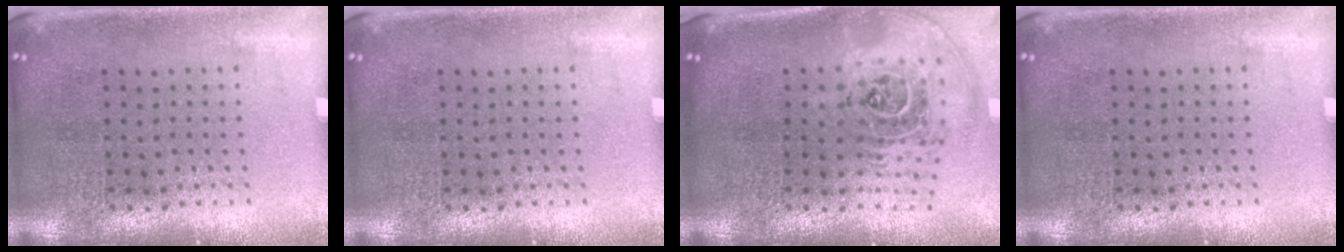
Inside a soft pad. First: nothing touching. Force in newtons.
{"total": 0.0}
{"total": 2.6, "press": 1.8, "slide": 1.9}
{"total": 0.0}